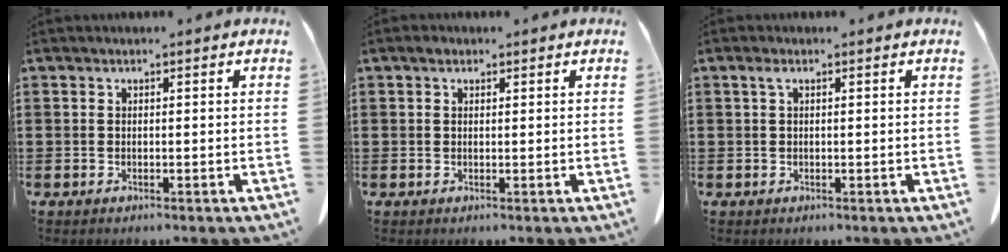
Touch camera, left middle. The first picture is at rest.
{"total": 1.0, "force": [0.6, 0.6, 0.6], "torque": [-0.006, 0.004, 0.008]}
{"total": 1.1, "force": [0.3, 0.3, 1.1], "torque": [-0.023, 0.004, 0.004]}